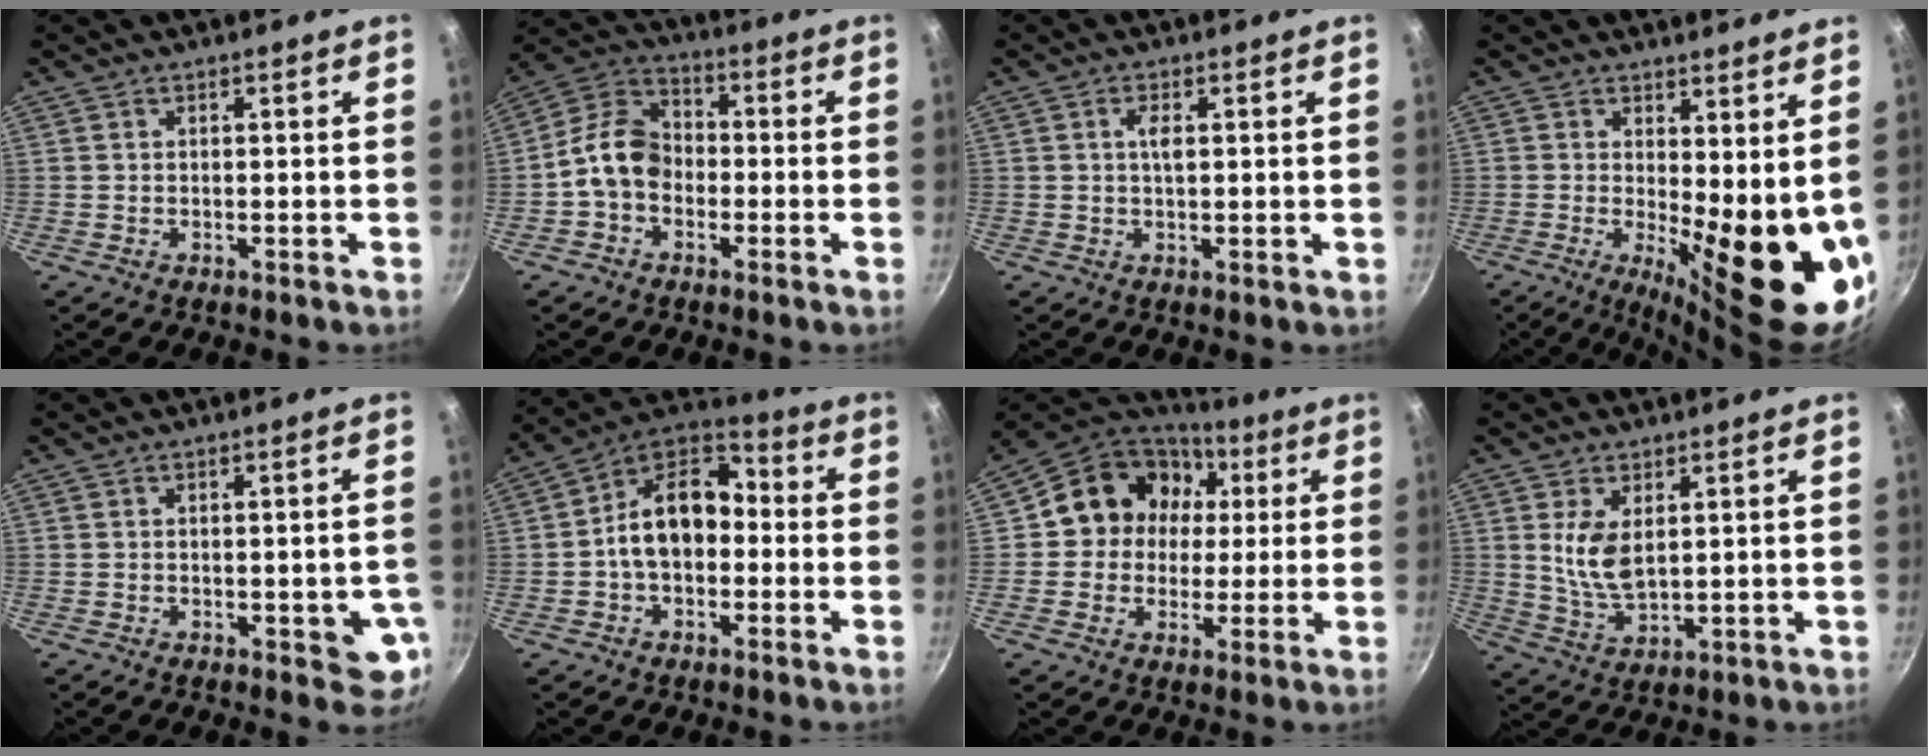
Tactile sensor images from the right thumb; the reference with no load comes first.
{"total": 10.1, "force": [-1.9, 7.5, 6.5], "torque": [-0.094, 0.035, -0.059]}
{"total": 2.5, "force": [0.6, 1.0, 2.2], "torque": [-0.039, 0.003, 0.009]}
{"total": 15.5, "force": [1.3, 5.8, 14.3], "torque": [-0.153, -0.038, 0.031]}
{"total": 5.9, "force": [-1.5, 2.7, 5.0], "torque": [-0.034, 0.003, -0.016]}
{"total": 14.2, "force": [-0.9, 9.9, 10.2], "torque": [-0.127, 0.051, -0.038]}
{"total": 15.7, "force": [2.8, 13.7, 7.0], "torque": [-0.085, 0.025, 0.029]}
{"total": 7.4, "force": [2.0, 4.0, 5.9], "torque": [-0.110, -0.023, 0.046]}